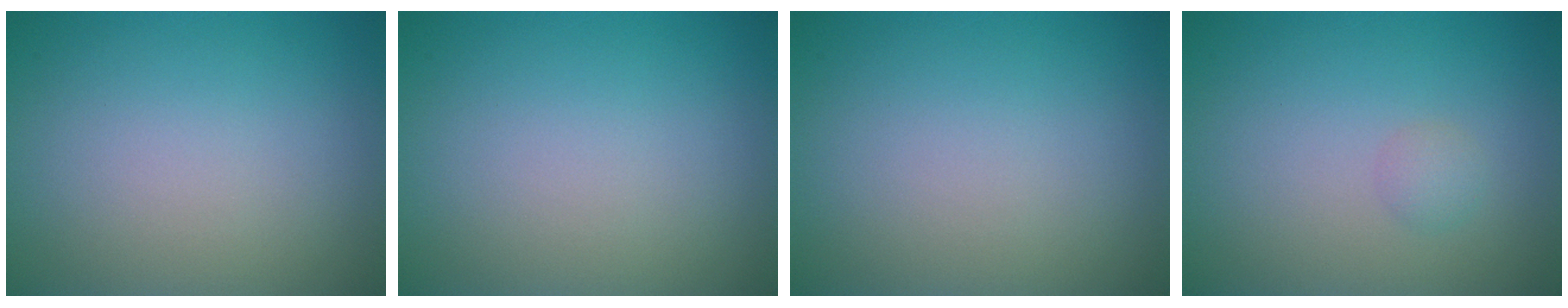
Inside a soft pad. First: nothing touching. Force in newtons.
{"total": 0.0}
{"total": 0.0}
{"total": 1.0, "press": 1.0, "slide": 0.0}